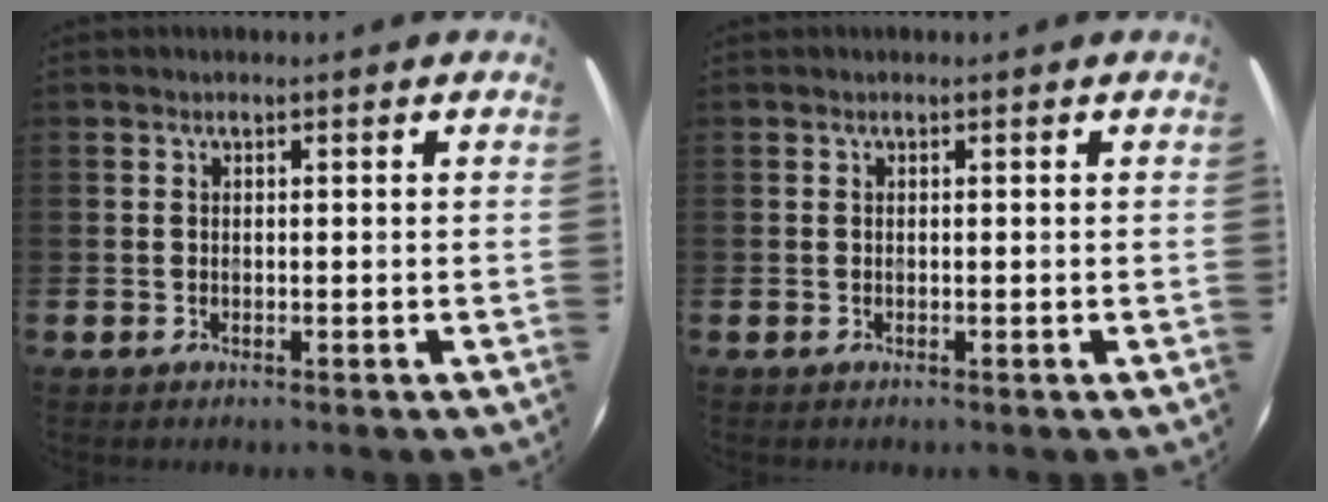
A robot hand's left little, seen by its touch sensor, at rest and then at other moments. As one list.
[{"total": 0.0}]